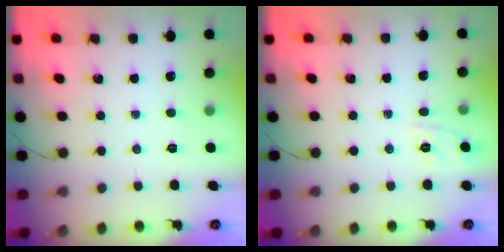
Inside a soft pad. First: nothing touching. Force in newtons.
{"total": 1.9, "press": 0.2, "slide": 1.9}